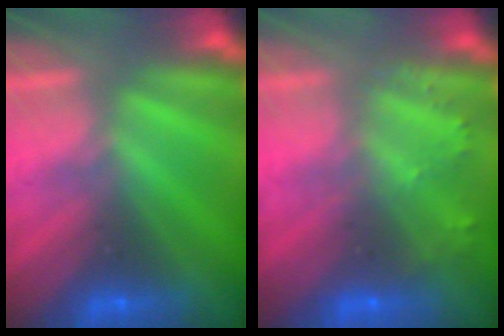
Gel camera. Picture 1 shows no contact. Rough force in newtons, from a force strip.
{"total": 2.3}